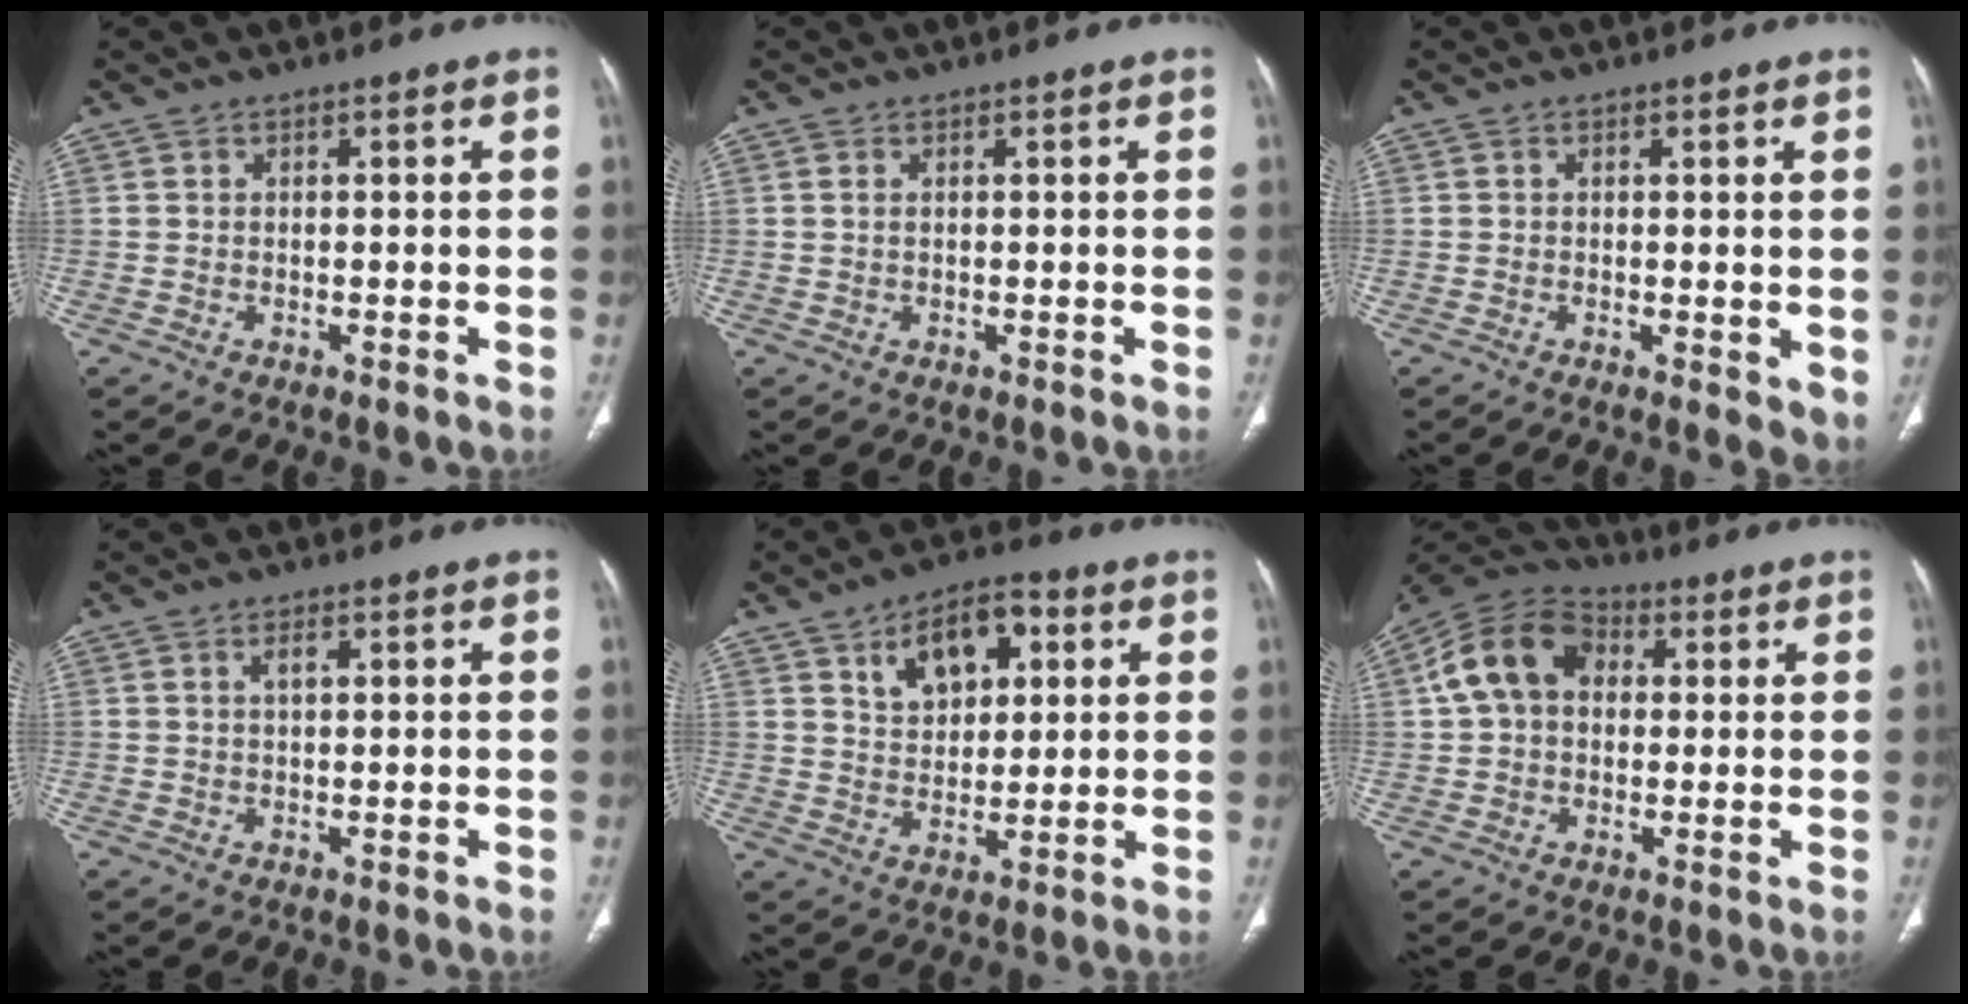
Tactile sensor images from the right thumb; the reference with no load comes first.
{"total": 0.7, "force": [0.2, 0.3, 0.5], "torque": [-0.015, 0.005, 0.005]}
{"total": 3.7, "force": [0.0, 1.4, 3.4], "torque": [-0.045, -0.012, 0.000]}
{"total": 1.9, "force": [0.6, 0.8, 1.6], "torque": [-0.031, 0.004, 0.011]}
{"total": 8.4, "force": [3.6, 5.1, 5.6], "torque": [-0.060, -0.011, 0.058]}
{"total": 12.6, "force": [2.2, 9.4, 8.2], "torque": [-0.139, 0.030, 0.026]}